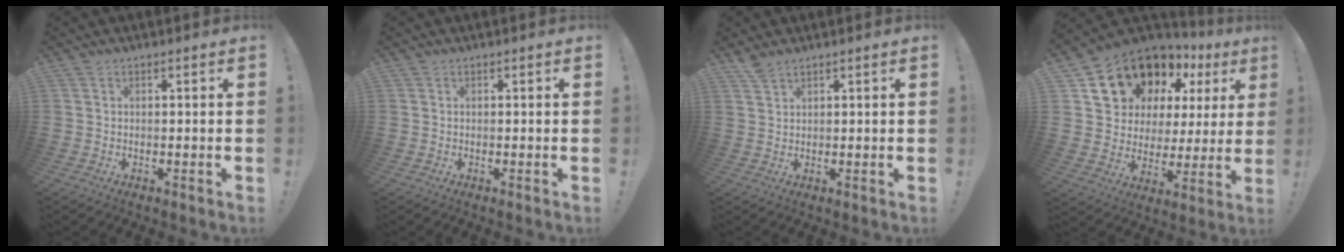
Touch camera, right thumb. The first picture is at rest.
{"total": 0.0}
{"total": 3.1, "force": [2.7, 0.9, 1.2], "torque": [-0.021, -0.013, 0.050]}
{"total": 14.7, "force": [10.9, 8.6, 4.7], "torque": [-0.086, -0.082, 0.213]}